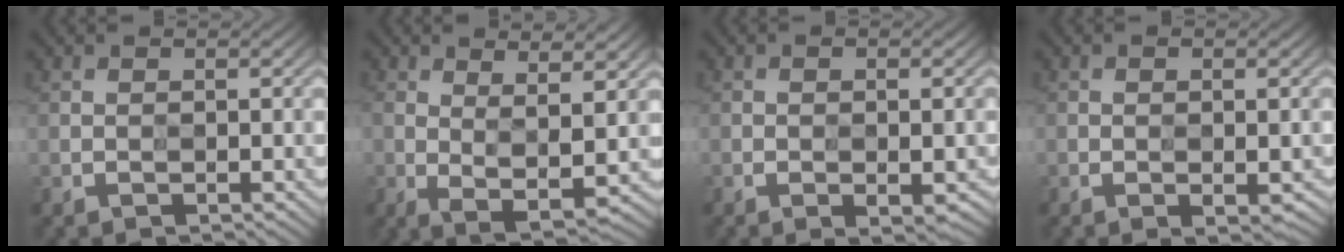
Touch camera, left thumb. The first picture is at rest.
{"total": 6.2, "force": [1.5, 2.0, 5.6], "torque": [-0.120, -0.012, 0.033]}
{"total": 2.9, "force": [-1.4, 0.8, 2.4], "torque": [-0.037, -0.006, -0.017]}
{"total": 2.0, "force": [-0.8, 0.4, 1.8], "torque": [-0.029, -0.005, -0.009]}